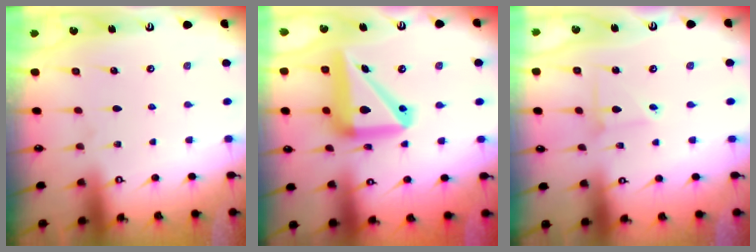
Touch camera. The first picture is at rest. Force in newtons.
{"total": 20.2, "press": 20.0, "slide": 2.5}
{"total": 2.3, "press": 2.3, "slide": 0.3}